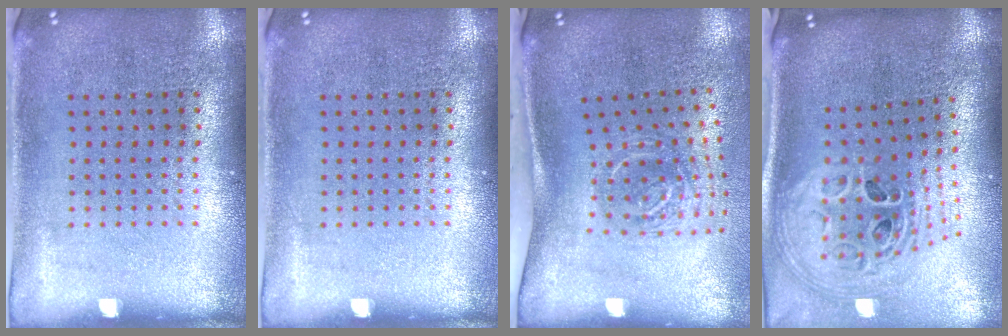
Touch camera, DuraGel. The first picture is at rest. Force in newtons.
{"total": 0.0}
{"total": 2.0, "press": 1.3, "slide": 1.5}
{"total": 2.6, "press": 1.9, "slide": 1.8}